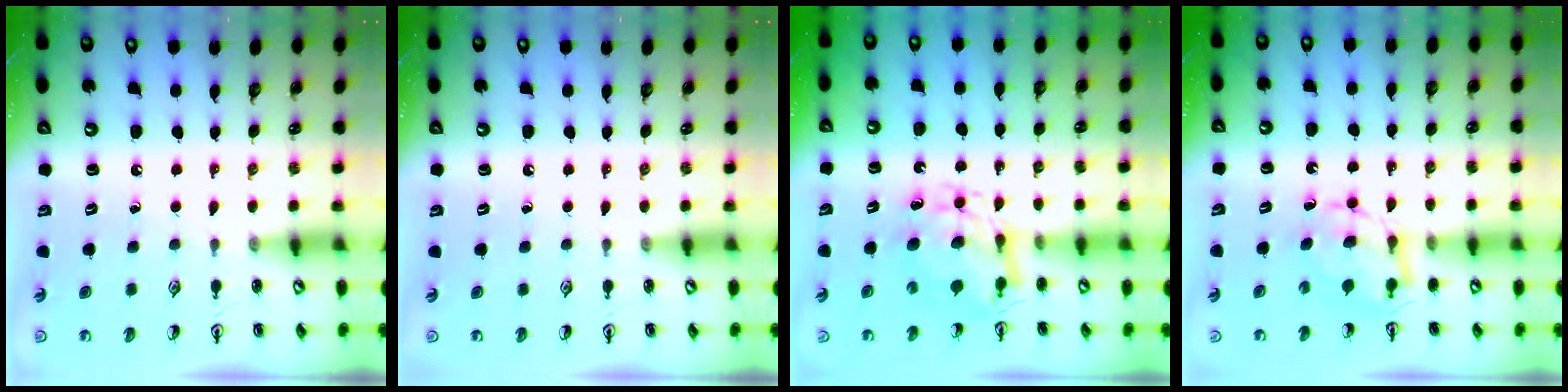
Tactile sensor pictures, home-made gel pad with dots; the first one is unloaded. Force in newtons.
{"total": 0.0}
{"total": 8.8, "press": 8.8, "slide": 0.9}
{"total": 6.6, "press": 6.6, "slide": 0.3}